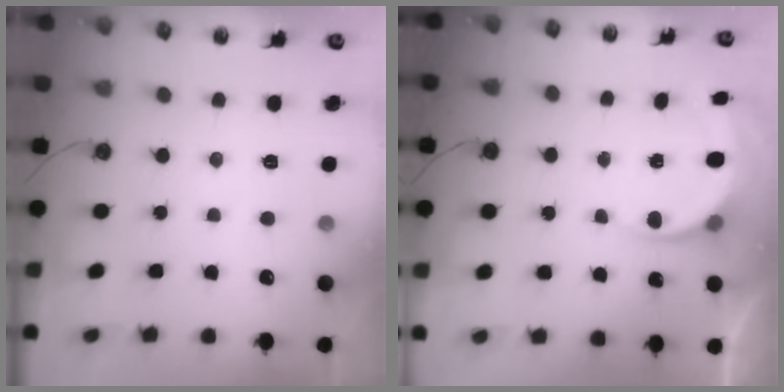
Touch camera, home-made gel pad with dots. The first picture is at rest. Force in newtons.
{"total": 6.2, "press": 6.1, "slide": 1.3}